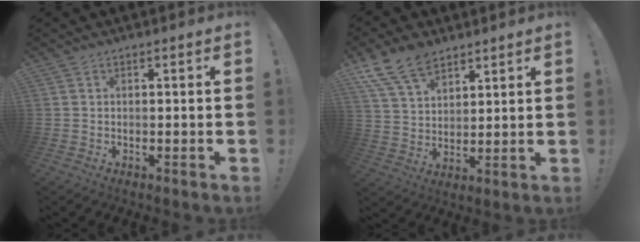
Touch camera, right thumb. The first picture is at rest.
{"total": 12.6, "force": [9.0, 6.9, 5.3], "torque": [-0.104, -0.047, 0.175]}